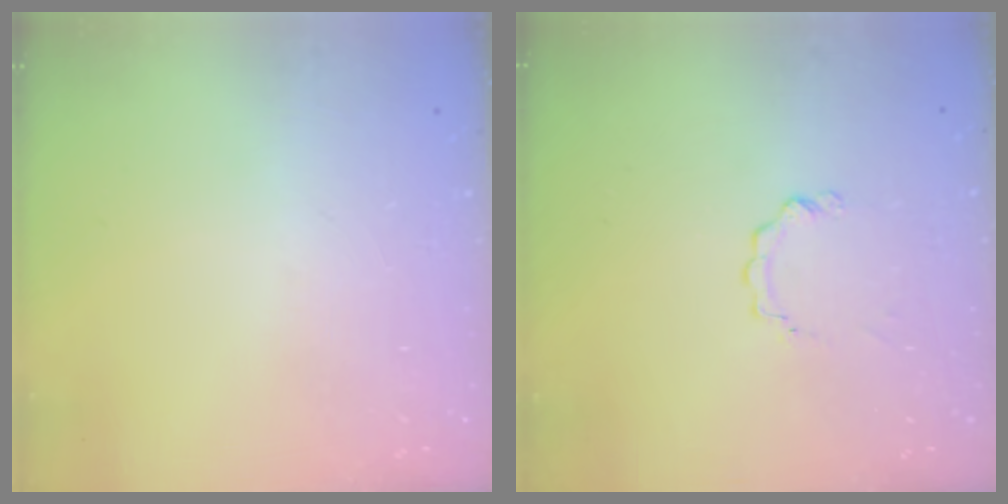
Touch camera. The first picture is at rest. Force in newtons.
{"total": 3.5, "press": 3.5, "slide": 0.3}